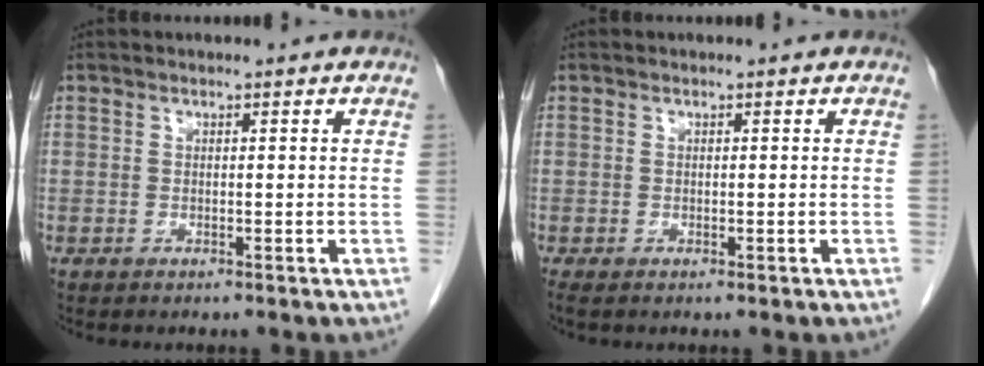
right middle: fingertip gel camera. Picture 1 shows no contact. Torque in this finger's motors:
{"motor_torque": [0.13, 0.10, -0.02, 0.02]}